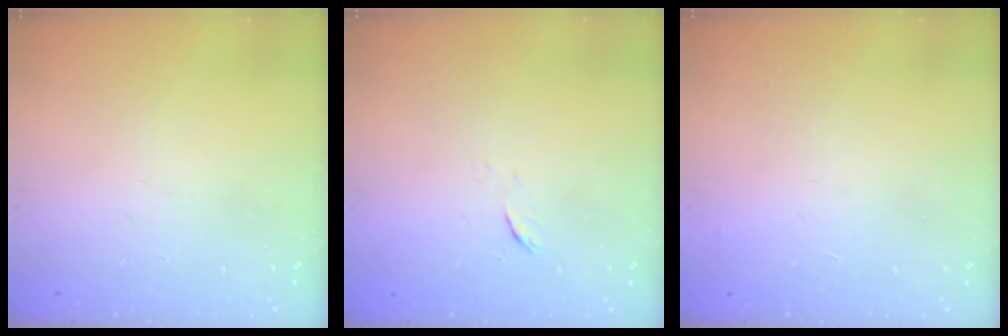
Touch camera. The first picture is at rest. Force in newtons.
{"total": 4.5, "press": 4.5, "slide": 0.7}
{"total": 3.4, "press": 3.4, "slide": 0.1}